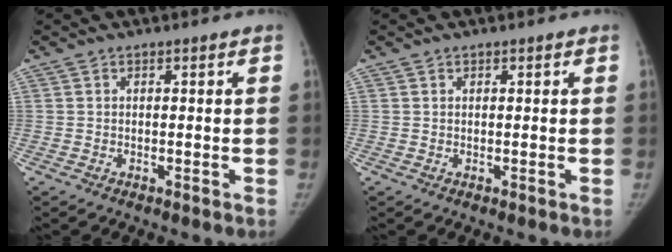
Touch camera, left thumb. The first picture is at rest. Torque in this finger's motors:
{"motor_torque": [-0.04, -0.08, 0.27, -0.20, 0.03]}